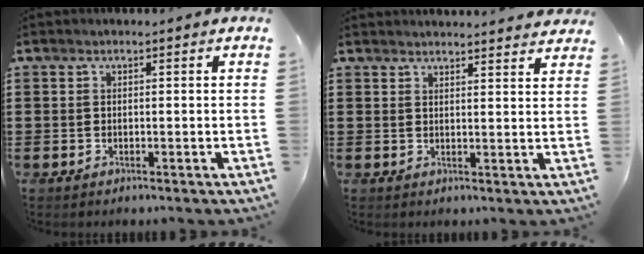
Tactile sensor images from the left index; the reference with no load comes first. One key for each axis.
{"total": 2.5, "fx": 2.5, "fy": -0.2, "fz": 0.1, "tx": -0.009, "ty": -0.008, "tz": 0.047}